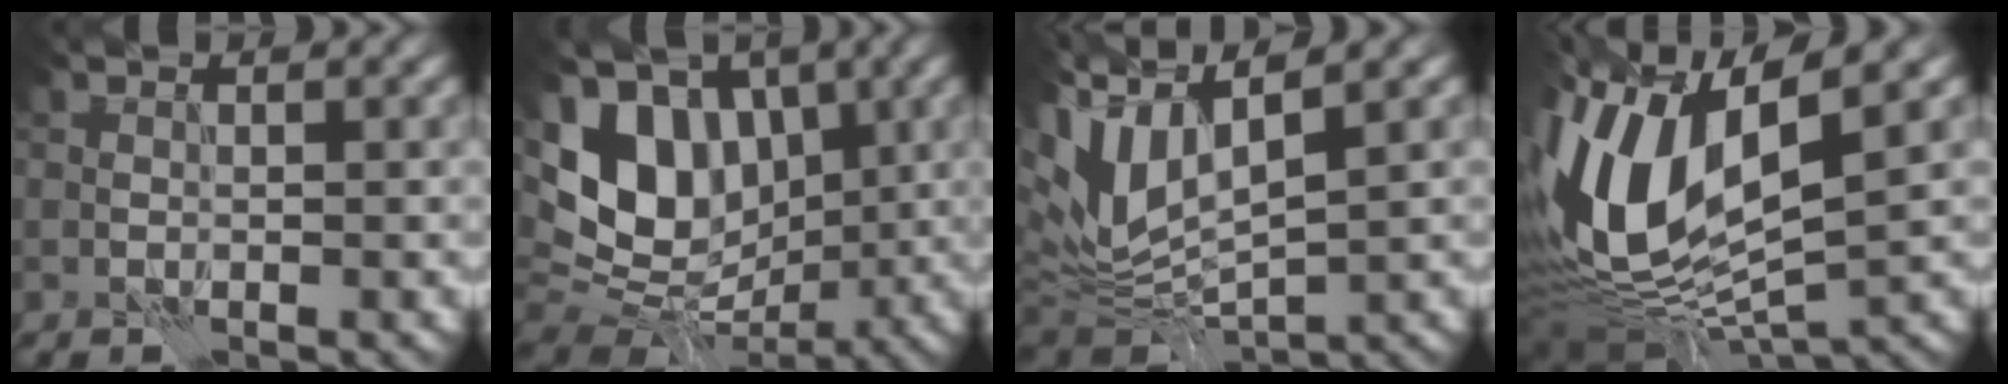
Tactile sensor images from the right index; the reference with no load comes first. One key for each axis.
{"total": 9.0, "fx": 1.2, "fy": 6.5, "fz": 6.1, "tx": -0.100, "ty": -0.006, "tz": 0.011}
{"total": 10.2, "fx": 2.9, "fy": 4.6, "fz": 8.6, "tx": -0.205, "ty": -0.001, "tz": 0.057}
{"total": 13.3, "fx": 0.2, "fy": 6.1, "fz": 11.9, "tx": -0.250, "ty": -0.010, "tz": -0.002}